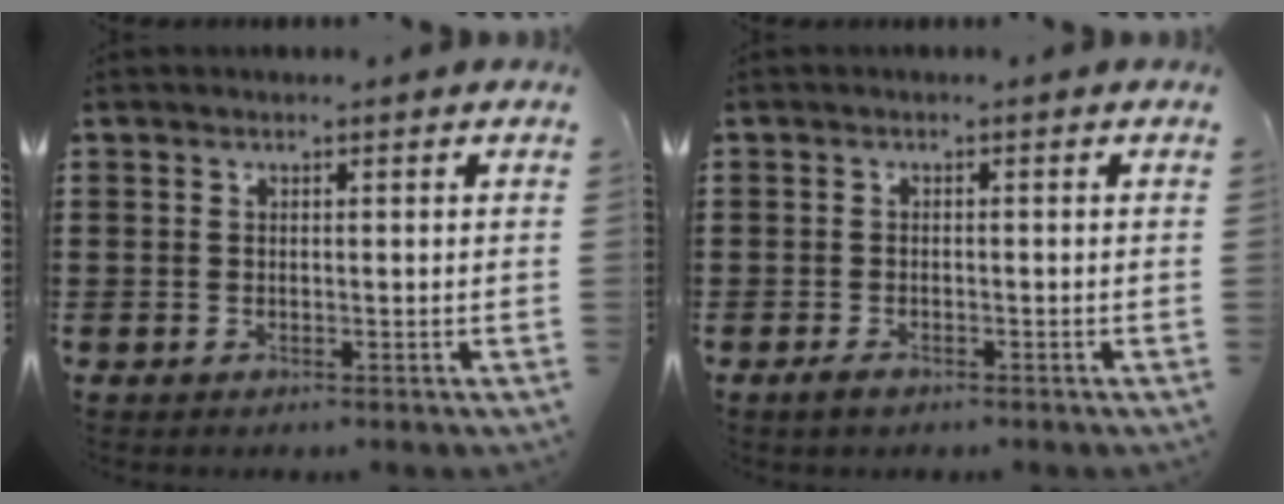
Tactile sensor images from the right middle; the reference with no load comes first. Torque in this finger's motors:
{"motor_torque": [1.19, 0.32, 0.12, 0.05]}